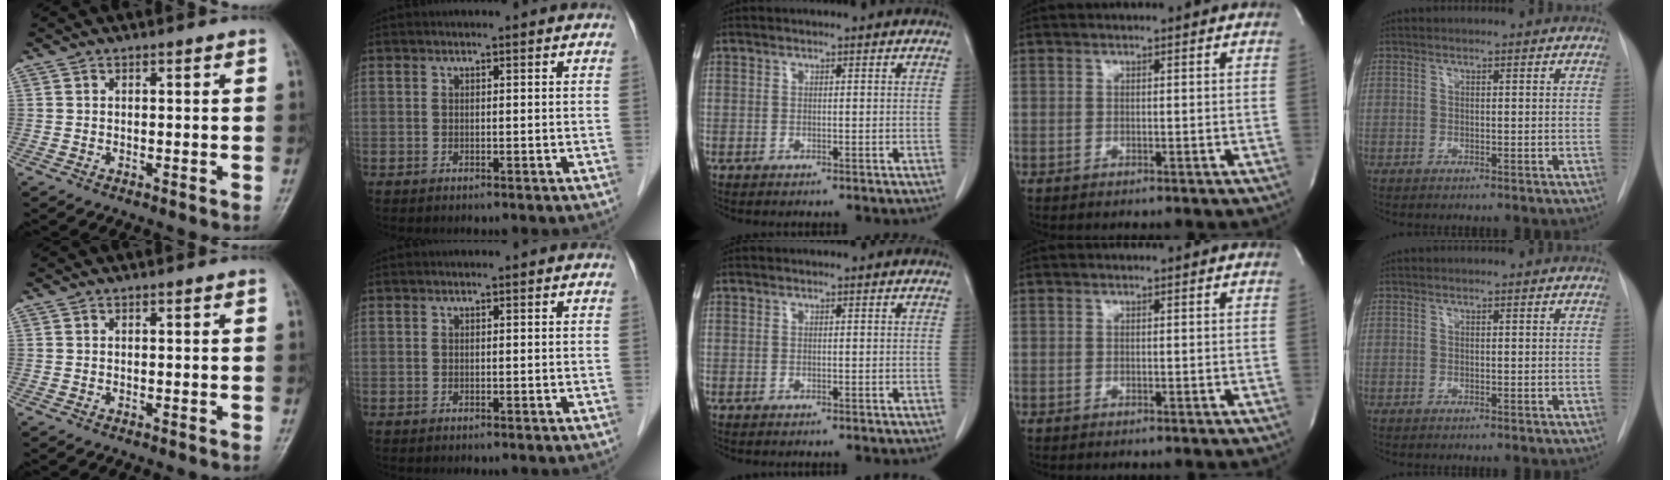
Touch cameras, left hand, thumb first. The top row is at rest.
{}